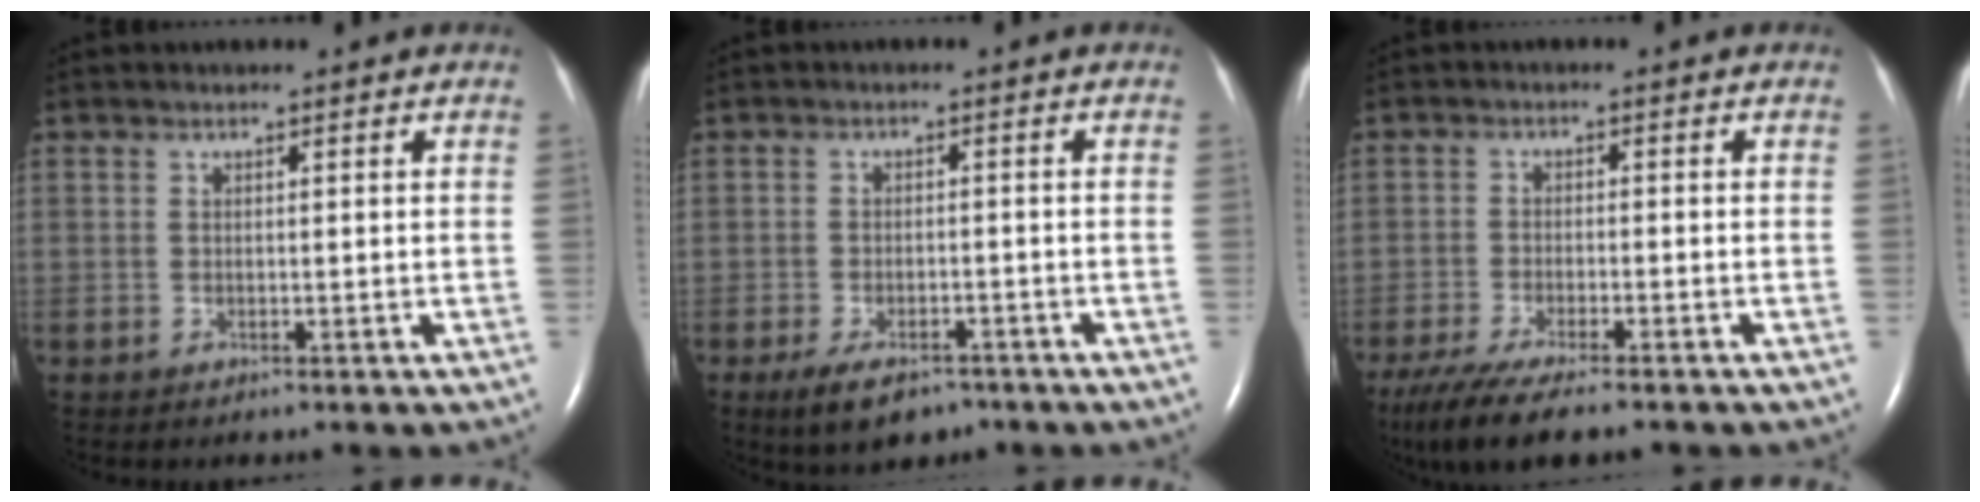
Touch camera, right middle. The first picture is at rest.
{"total": 6.3, "force": [-4.4, 2.8, 3.5], "torque": [-0.064, -0.005, -0.069]}
{"total": 10.8, "force": [-8.5, 1.6, 6.5], "torque": [-0.111, -0.026, -0.139]}